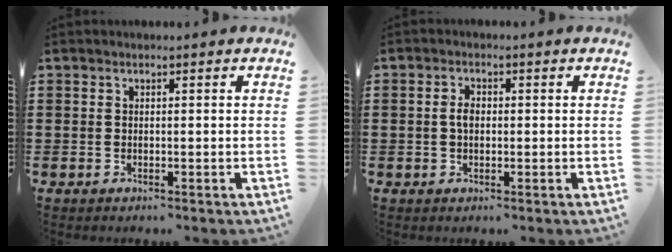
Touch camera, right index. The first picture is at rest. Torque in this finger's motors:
{"motor_torque": [0.65, 0.56, 0.30, 0.08]}